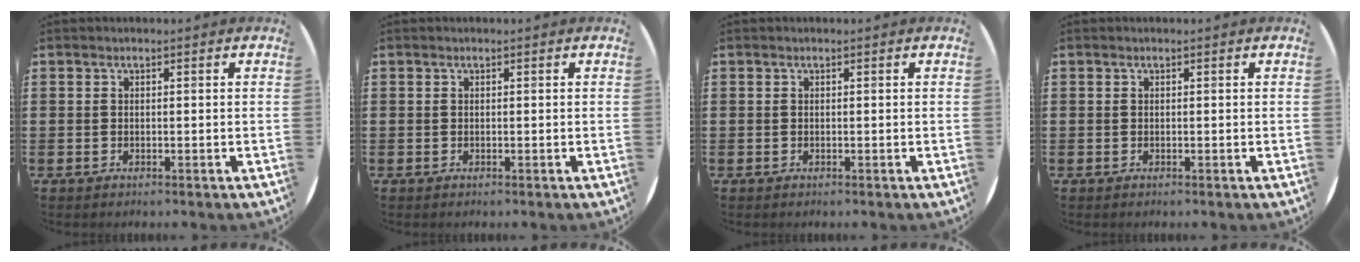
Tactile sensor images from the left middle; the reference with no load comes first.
{"total": 0.0}
{"total": 0.0}
{"total": 0.0}